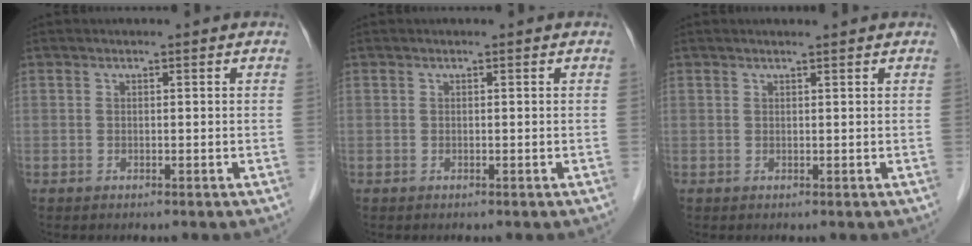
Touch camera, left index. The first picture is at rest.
{"total": 0.0}
{"total": 1.1, "force": [1.0, -0.2, 0.5], "torque": [-0.008, 0.004, 0.015]}